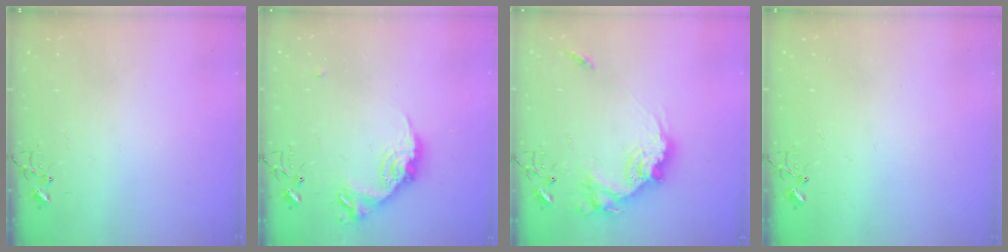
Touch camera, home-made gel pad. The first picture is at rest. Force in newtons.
{"total": 14.6, "press": 14.6, "slide": 0.7}
{"total": 19.1, "press": 19.0, "slide": 1.6}
{"total": 1.4, "press": 1.4, "slide": 0.2}